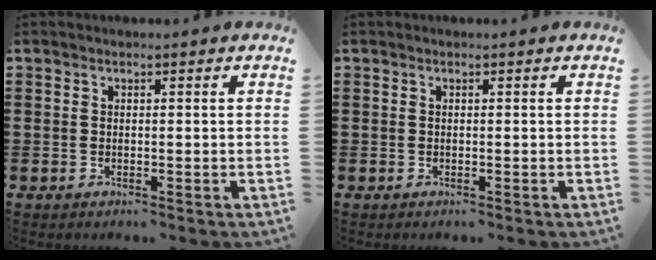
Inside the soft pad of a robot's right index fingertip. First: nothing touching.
{"total": 0.0}